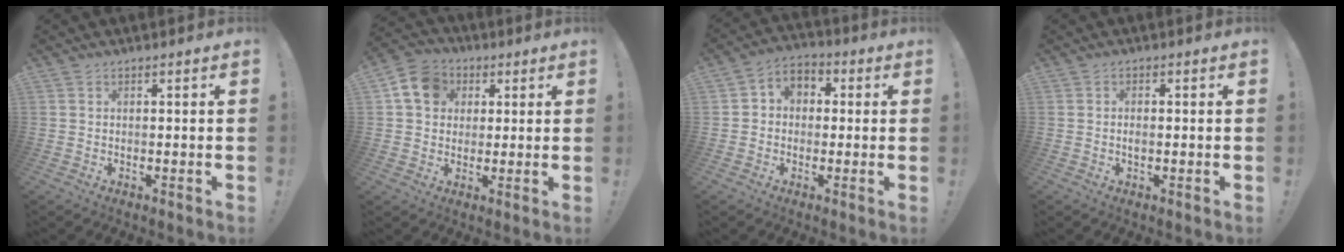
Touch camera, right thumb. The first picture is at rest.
{"total": 10.8, "force": [3.3, 9.0, 5.1], "torque": [-0.073, 0.000, 0.068]}
{"total": 5.4, "force": [-1.0, 4.9, 2.2], "torque": [-0.031, 0.018, -0.016]}
{"total": 1.3, "force": [-0.5, 0.7, 1.0], "torque": [-0.025, 0.006, -0.009]}